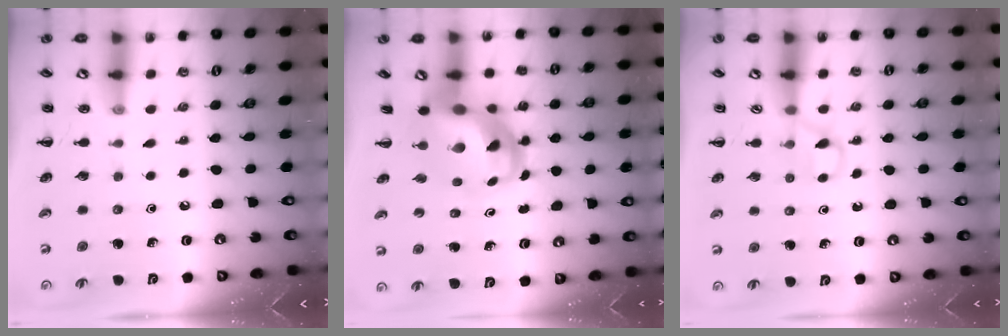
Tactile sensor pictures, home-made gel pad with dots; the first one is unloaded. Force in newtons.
{"total": 7.4, "press": 7.1, "slide": 2.2}
{"total": 2.7, "press": 2.4, "slide": 1.1}